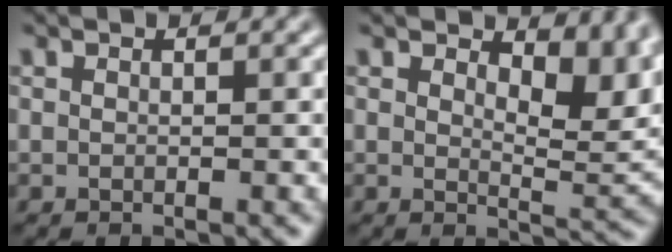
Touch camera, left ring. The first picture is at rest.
{"total": 6.3, "force": [3.5, 2.8, 4.5], "torque": [-0.054, -0.005, 0.053]}